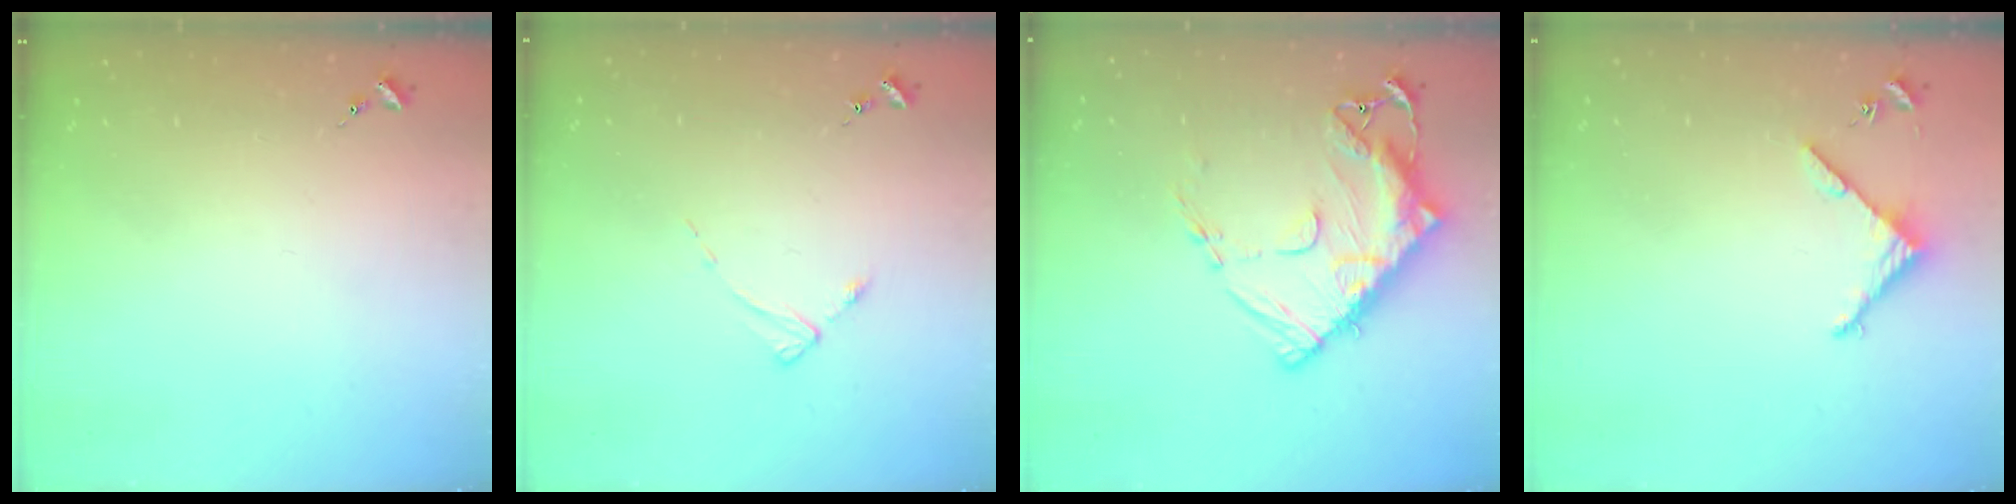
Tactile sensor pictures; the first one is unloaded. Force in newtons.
{"total": 2.6, "press": 2.6, "slide": 0.3}
{"total": 16.9, "press": 16.8, "slide": 1.6}
{"total": 3.6, "press": 3.6, "slide": 0.3}